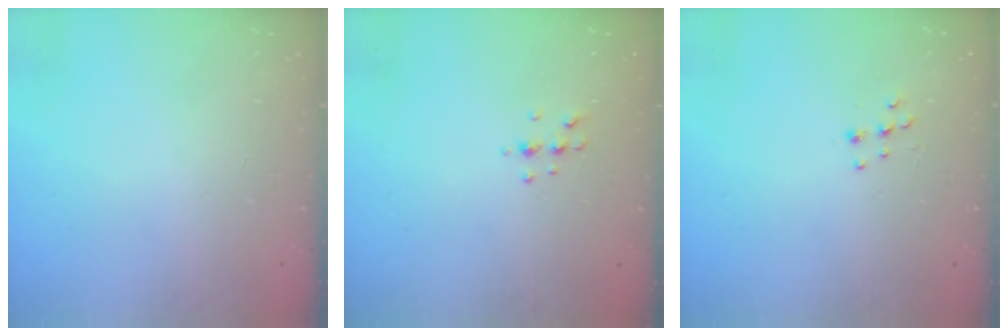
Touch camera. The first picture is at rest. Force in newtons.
{"total": 5.2, "press": 5.0, "slide": 1.1}
{"total": 5.3, "press": 5.2, "slide": 0.7}